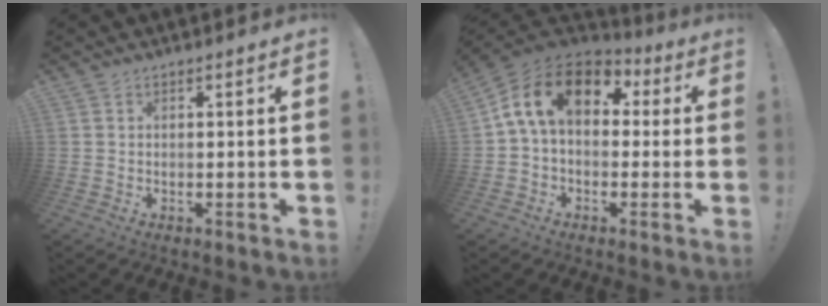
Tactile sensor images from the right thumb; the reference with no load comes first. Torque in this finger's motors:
{"motor_torque": [2.06, 2.95, 0.69, -0.40, 0.09]}